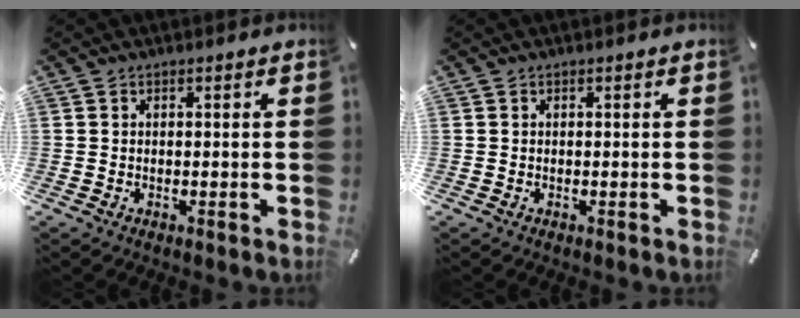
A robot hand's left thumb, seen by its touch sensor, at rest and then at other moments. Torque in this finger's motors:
{"motor_torque": [0.00, 0.00, 0.00, 0.00, 0.00]}